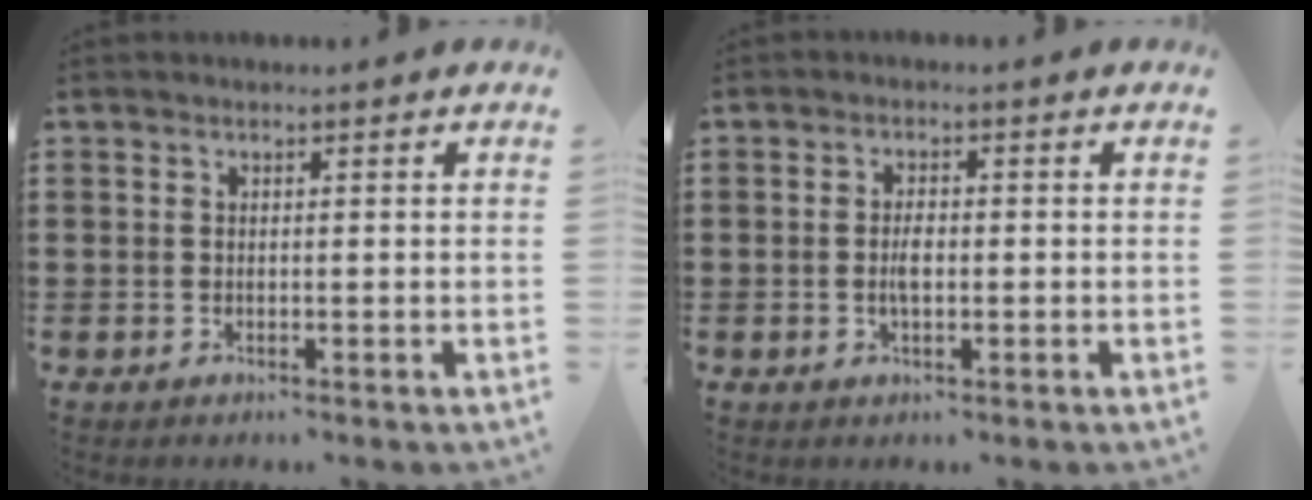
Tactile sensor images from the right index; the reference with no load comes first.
{"total": 2.7, "force": [-0.3, 1.1, 2.5], "torque": [-0.054, -0.003, -0.007]}